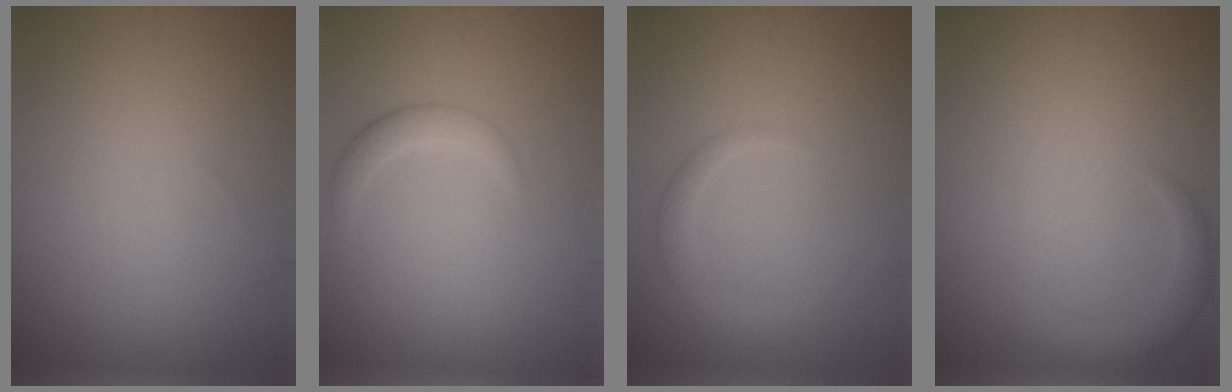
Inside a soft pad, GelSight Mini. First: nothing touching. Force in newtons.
{"total": 1.6, "press": 1.6, "slide": 0.1}
{"total": 1.9, "press": 1.9, "slide": 0.2}
{"total": 2.4, "press": 2.4, "slide": 0.2}